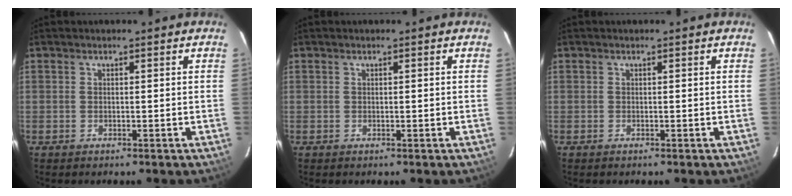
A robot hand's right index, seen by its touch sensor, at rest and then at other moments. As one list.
[{"total": 0.0}, {"total": 0.0}]